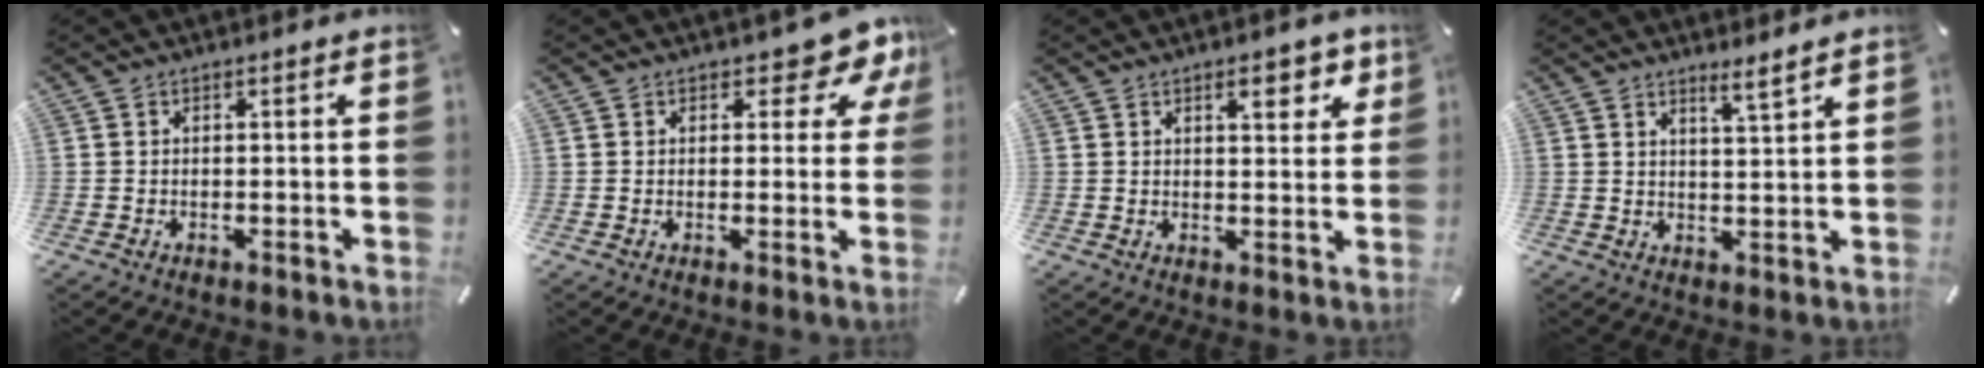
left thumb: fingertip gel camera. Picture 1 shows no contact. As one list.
[{"total": 6.9, "force": [4.2, 3.5, 4.1], "torque": [-0.036, -0.026, 0.065]}, {"total": 6.6, "force": [3.6, 2.8, 4.7], "torque": [-0.054, -0.013, 0.055]}, {"total": 4.0, "force": [3.6, -0.4, 1.7], "torque": [-0.033, -0.027, 0.062]}]